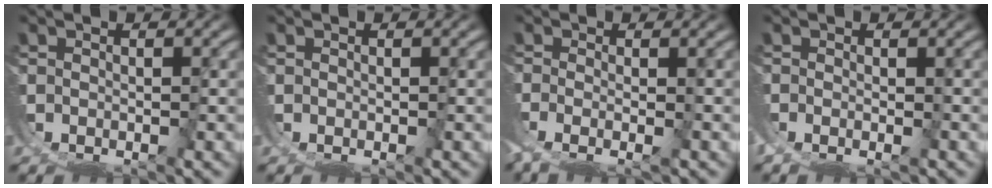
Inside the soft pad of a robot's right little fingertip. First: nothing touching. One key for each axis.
{"total": 0.0}
{"total": 3.1, "fx": -1.3, "fy": 0.7, "fz": 2.7, "tx": -0.056, "ty": -0.016, "tz": -0.008}
{"total": 2.1, "fx": -0.9, "fy": 1.6, "fz": 1.0, "tx": -0.023, "ty": -0.002, "tz": -0.017}